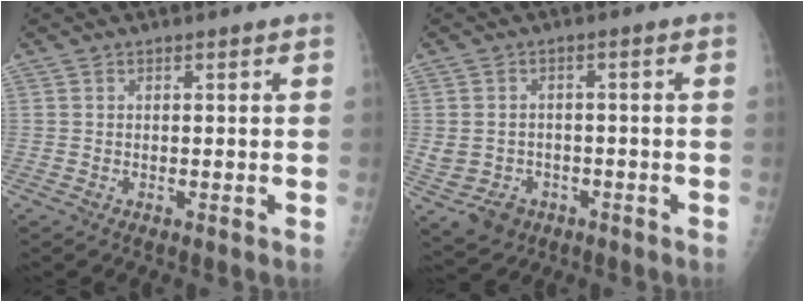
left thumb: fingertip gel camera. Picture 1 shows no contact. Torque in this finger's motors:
{"motor_torque": [0.08, 0.08, 0.36, 0.09, 0.12]}